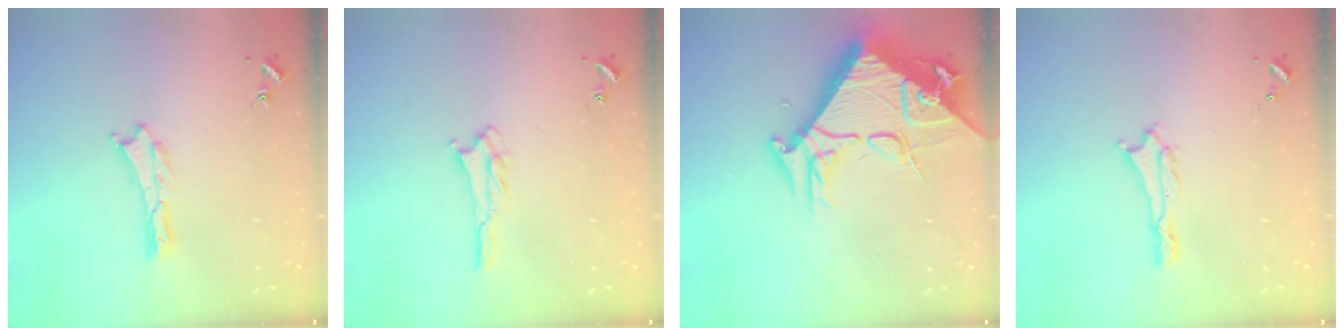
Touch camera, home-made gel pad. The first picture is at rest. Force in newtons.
{"total": 2.3, "press": 2.2, "slide": 0.4}
{"total": 17.0, "press": 16.9, "slide": 1.6}
{"total": 0.0}